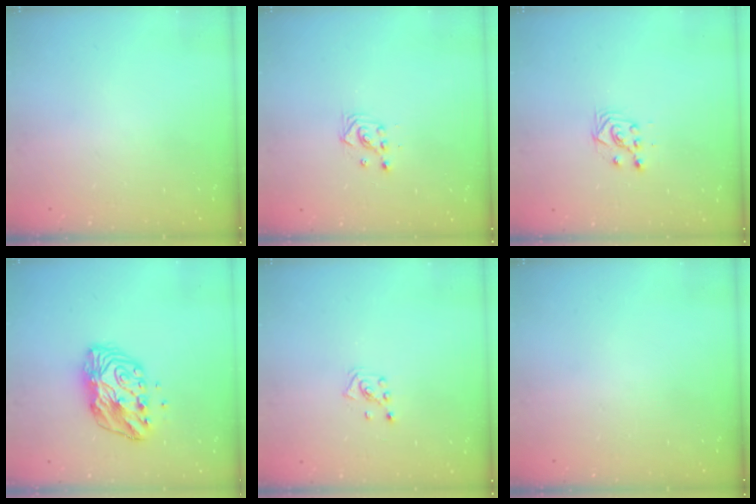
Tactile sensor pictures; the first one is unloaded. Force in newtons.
{"total": 3.4, "press": 3.3, "slide": 0.3}
{"total": 4.4, "press": 4.4, "slide": 0.7}
{"total": 11.2, "press": 11.2, "slide": 0.9}
{"total": 2.6, "press": 2.6, "slide": 0.5}
{"total": 0.0}